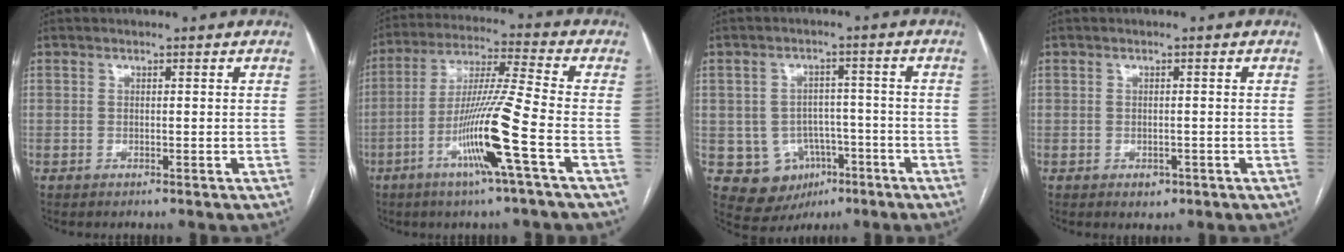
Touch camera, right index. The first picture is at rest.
{"total": 13.1, "force": [-5.0, -1.5, 12.0], "torque": [-0.235, -0.010, -0.099]}
{"total": 8.4, "force": [-3.0, 7.4, 2.5], "torque": [-0.034, 0.018, -0.030]}
{"total": 1.8, "force": [-0.8, 1.4, 0.8], "torque": [-0.007, 0.002, -0.003]}